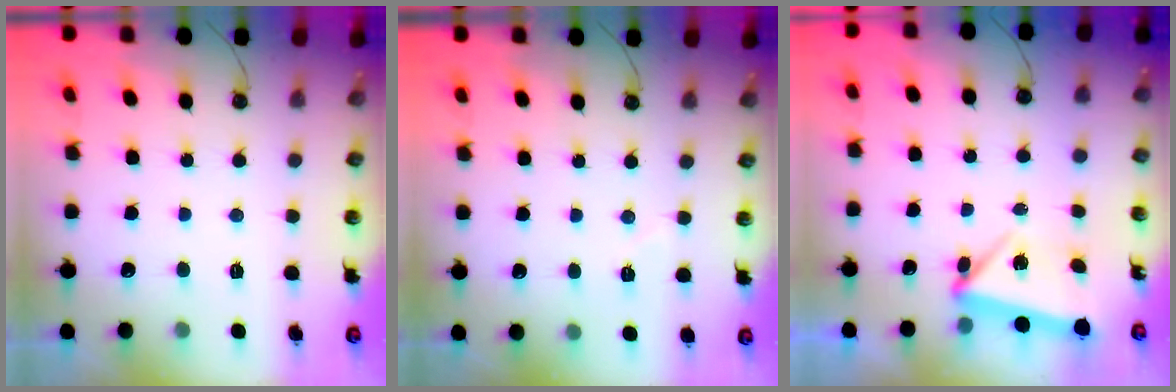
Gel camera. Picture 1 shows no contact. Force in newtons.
{"total": 3.4, "press": 2.9, "slide": 1.8}
{"total": 6.4, "press": 6.3, "slide": 1.3}